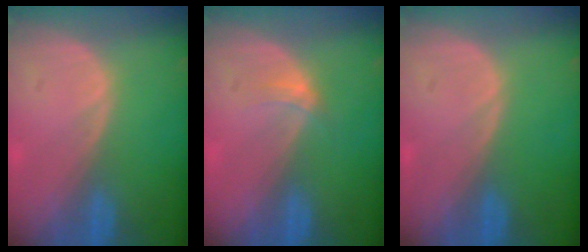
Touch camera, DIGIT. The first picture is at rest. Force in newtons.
{"total": 1.9, "press": 1.5, "slide": 1.1}
{"total": 0.0}